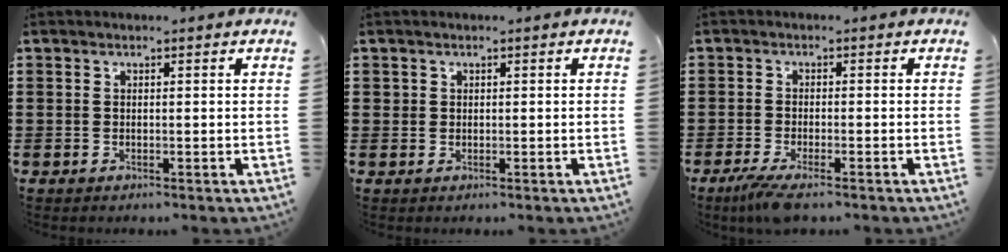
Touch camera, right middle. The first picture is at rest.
{"total": 0.9, "force": [0.4, 0.8, 0.1], "torque": [-0.004, 0.003, 0.009]}
{"total": 3.0, "force": [-2.2, 0.0, 2.0], "torque": [-0.054, -0.014, -0.045]}